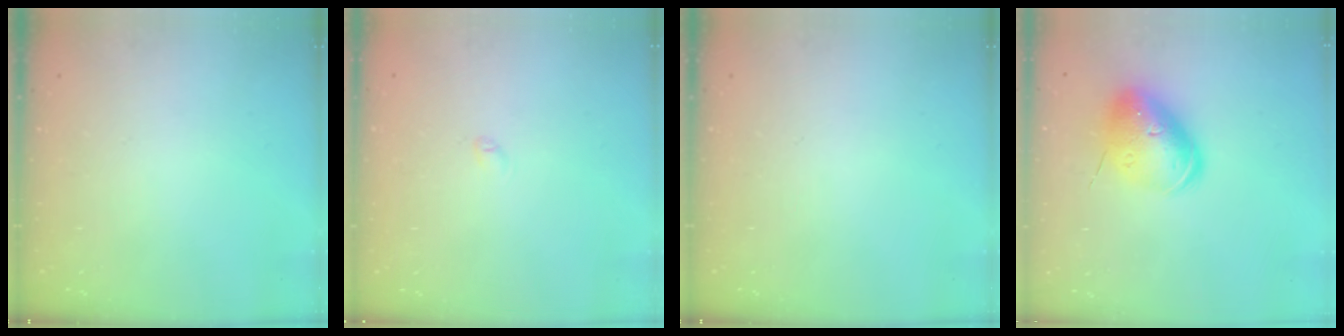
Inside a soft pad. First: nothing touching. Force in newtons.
{"total": 2.3, "press": 2.3, "slide": 0.3}
{"total": 0.0}
{"total": 13.9, "press": 13.6, "slide": 2.6}